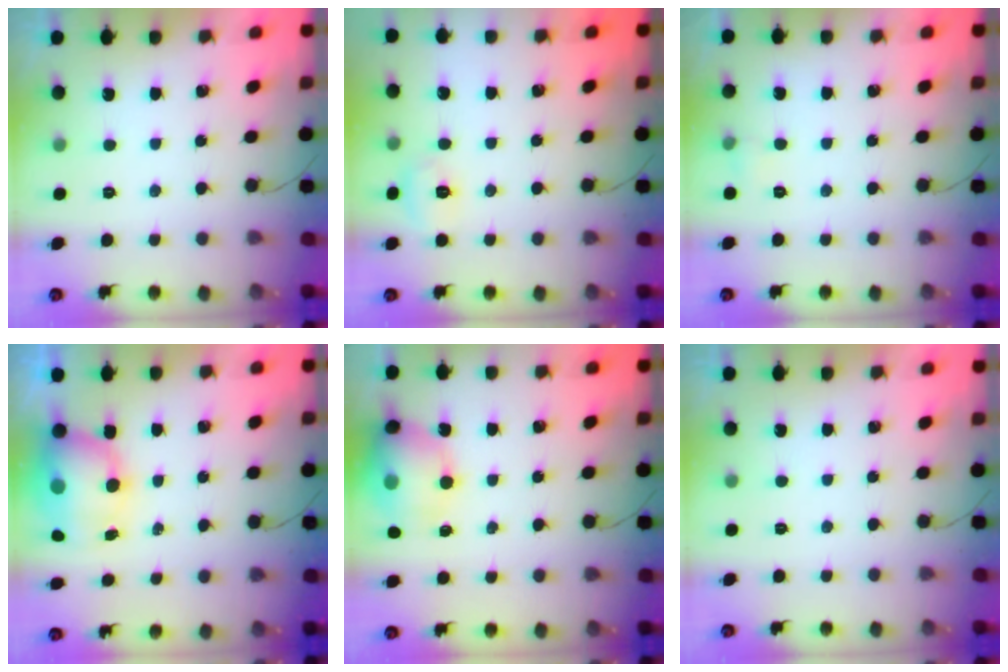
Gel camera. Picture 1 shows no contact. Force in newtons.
{"total": 5.1, "press": 4.9, "slide": 1.3}
{"total": 3.3, "press": 3.0, "slide": 1.2}
{"total": 9.8, "press": 9.6, "slide": 2.0}
{"total": 14.4, "press": 14.1, "slide": 2.6}
{"total": 0.0}